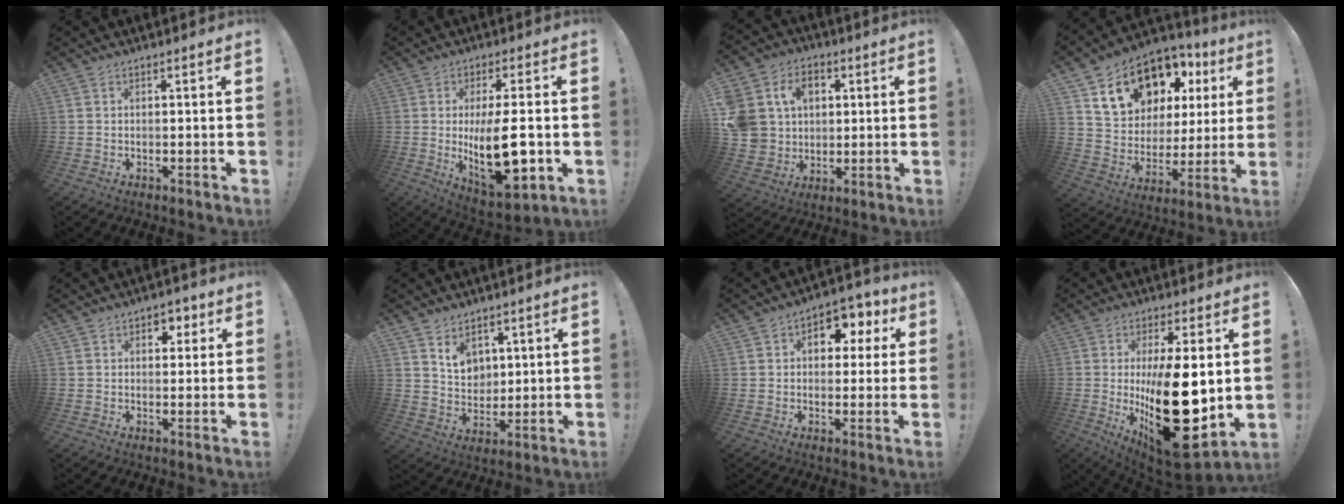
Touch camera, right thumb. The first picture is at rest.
{"total": 17.5, "force": [-1.4, 6.9, 16.0], "torque": [-0.262, -0.013, -0.015]}
{"total": 13.0, "force": [3.3, 11.4, 5.4], "torque": [-0.105, -0.007, 0.070]}
{"total": 17.7, "force": [10.8, 11.7, 7.8], "torque": [-0.130, -0.063, 0.220]}
{"total": 3.9, "force": [1.6, 3.1, 1.8], "torque": [-0.008, -0.002, 0.022]}
{"total": 7.6, "force": [4.6, 5.5, 2.5], "torque": [-0.030, -0.038, 0.087]}
{"total": 7.8, "force": [2.3, 5.8, 4.7], "torque": [-0.048, -0.008, 0.040]}
{"total": 26.8, "force": [-0.9, 11.1, 24.4], "torque": [-0.393, -0.029, 0.003]}